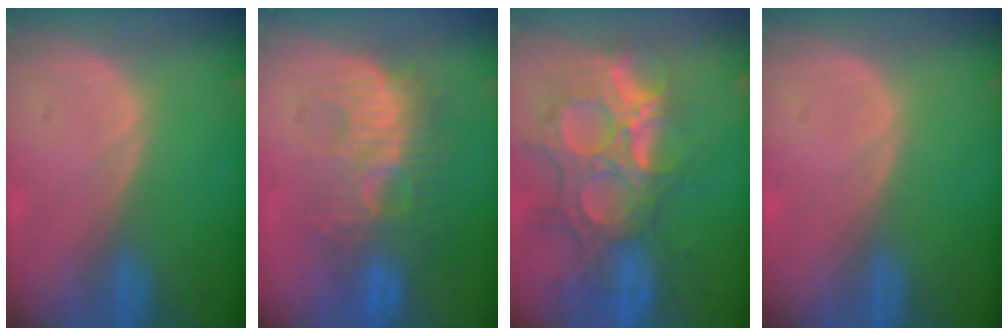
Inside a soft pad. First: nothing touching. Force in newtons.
{"total": 9.0, "press": 8.9, "slide": 1.6}
{"total": 13.4, "press": 11.4, "slide": 7.0}
{"total": 0.0}